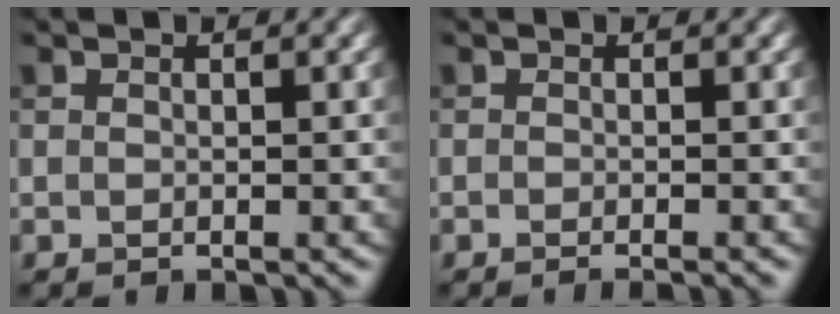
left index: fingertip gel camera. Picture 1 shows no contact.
{"total": 1.6, "force": [-0.7, 0.5, 1.3], "torque": [-0.004, -0.007, -0.012]}